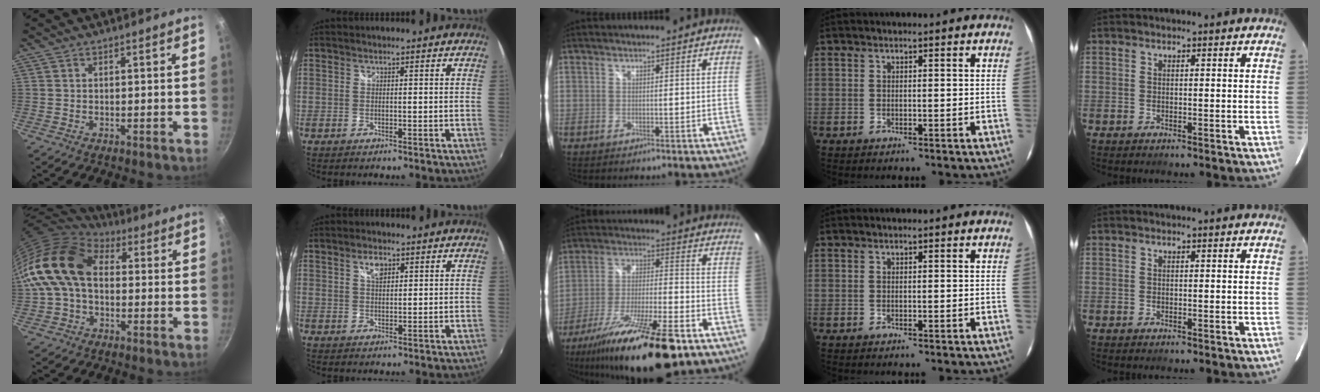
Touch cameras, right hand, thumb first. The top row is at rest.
{"thumb": {"total": 16.4, "force": [1.1, 11.5, 11.6], "torque": [-0.201, 0.032, 0.005]}, "index": {"total": 3.1, "force": [1.6, 1.6, 2.1], "torque": [-0.035, 0.004, 0.027]}, "middle": {"total": 23.1, "force": [-16.0, 4.4, 16.1], "torque": [-0.295, -0.045, -0.264]}}